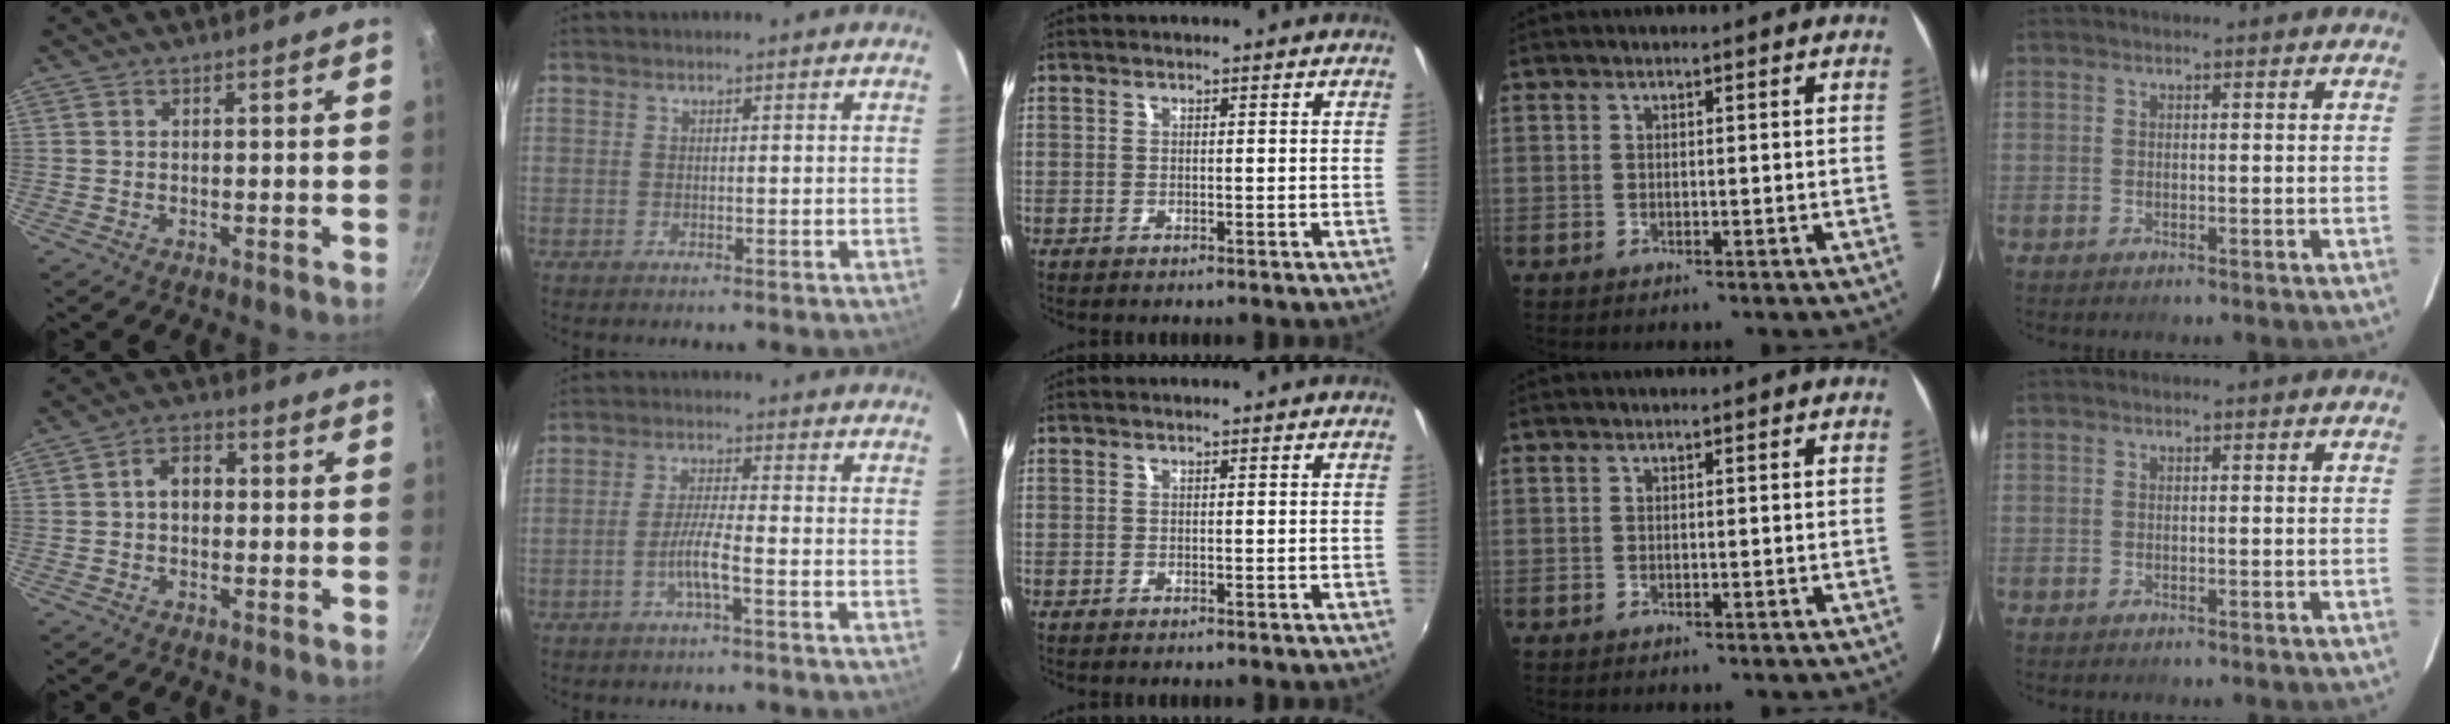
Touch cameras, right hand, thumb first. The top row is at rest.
{"thumb": {"total": 4.8, "force": [0.1, 3.5, 3.3], "torque": [-0.026, 0.013, -0.004]}, "index": {"total": 4.5, "force": [-2.2, -0.3, 3.9], "torque": [-0.081, -0.001, -0.043]}}